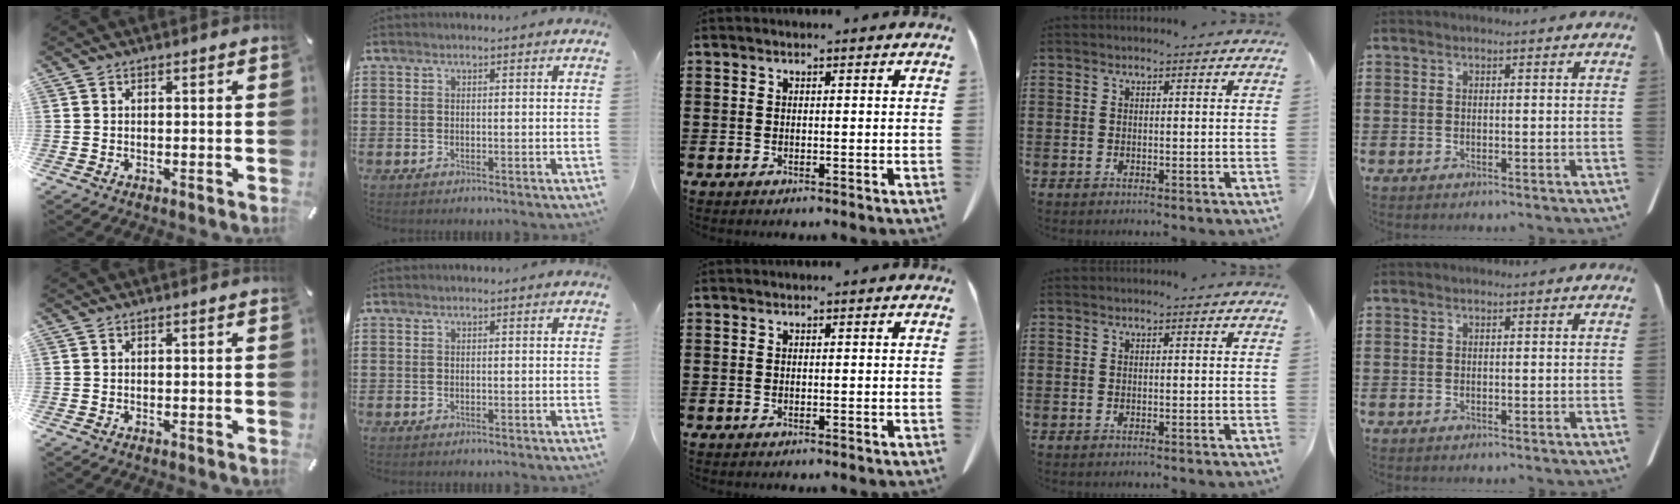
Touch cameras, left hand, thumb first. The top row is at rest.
{}